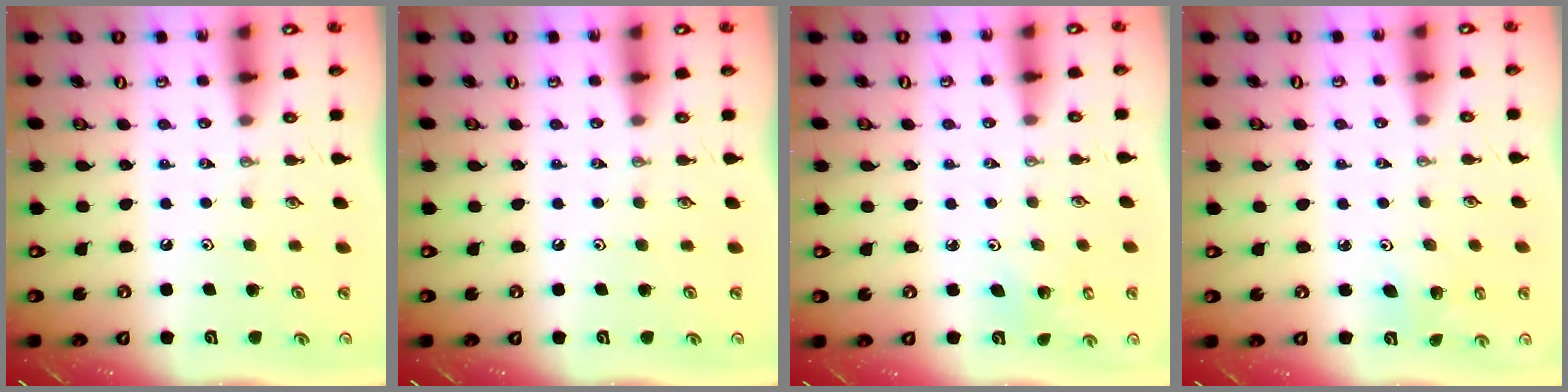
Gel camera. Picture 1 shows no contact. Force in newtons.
{"total": 0.0}
{"total": 2.3, "press": 2.3, "slide": 0.2}
{"total": 3.5, "press": 3.5, "slide": 0.3}